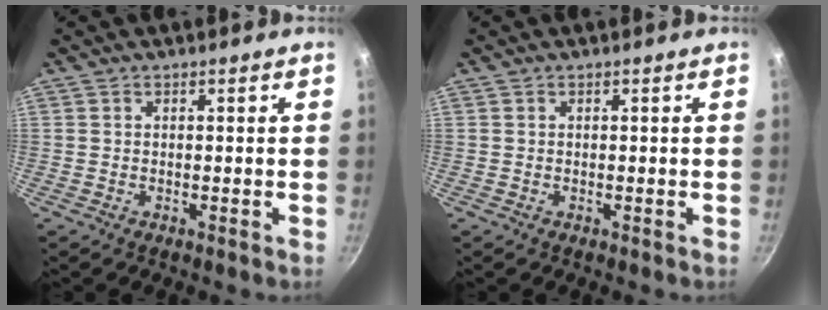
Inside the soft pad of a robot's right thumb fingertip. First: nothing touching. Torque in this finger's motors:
{"motor_torque": [-0.09, -0.01, -0.01, -0.01, 0.01]}